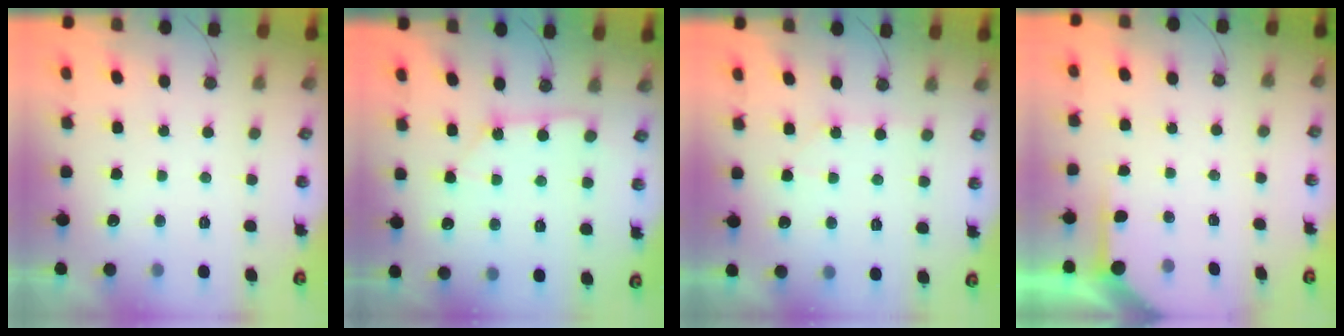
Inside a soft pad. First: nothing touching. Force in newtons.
{"total": 2.9, "press": 2.9, "slide": 0.2}
{"total": 4.7, "press": 4.7, "slide": 0.6}
{"total": 2.8, "press": 2.7, "slide": 0.3}